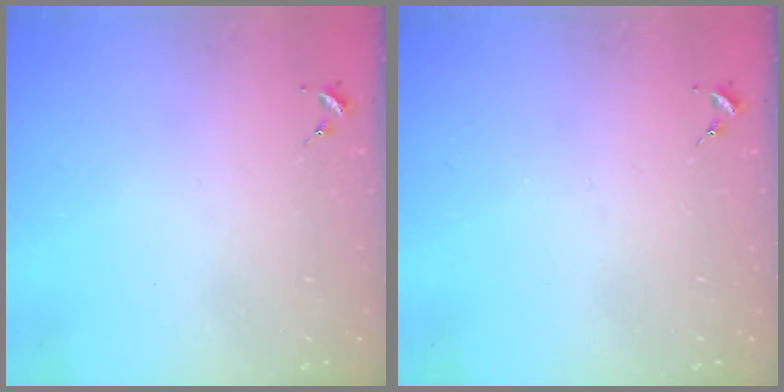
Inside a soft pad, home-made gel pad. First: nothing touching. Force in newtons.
{"total": 0.0}